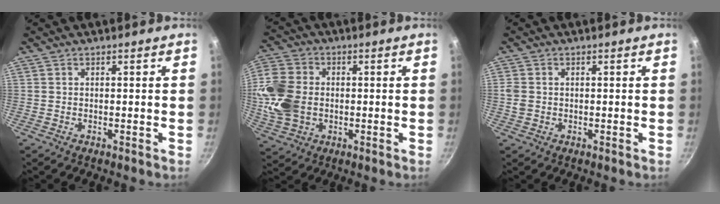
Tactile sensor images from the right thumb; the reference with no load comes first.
{"total": 14.4, "force": [-0.5, 11.1, 9.3], "torque": [-0.182, 0.008, -0.014]}
{"total": 2.6, "force": [0.0, 2.2, 1.3], "torque": [-0.023, 0.003, 0.000]}